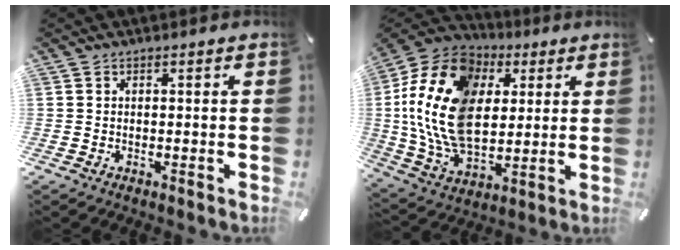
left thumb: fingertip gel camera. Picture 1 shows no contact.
{"total": 20.4, "force": [2.8, 14.7, 13.8], "torque": [-0.314, -0.010, 0.046]}